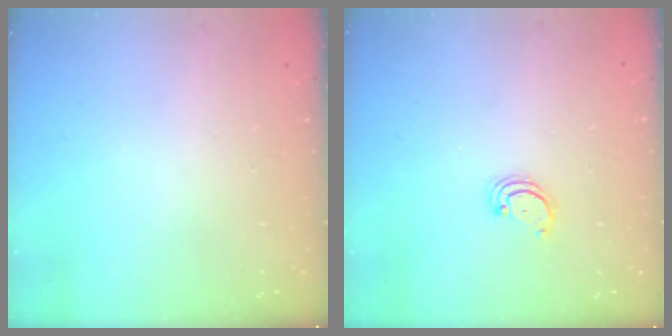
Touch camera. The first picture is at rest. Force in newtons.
{"total": 2.5, "press": 2.5, "slide": 0.3}